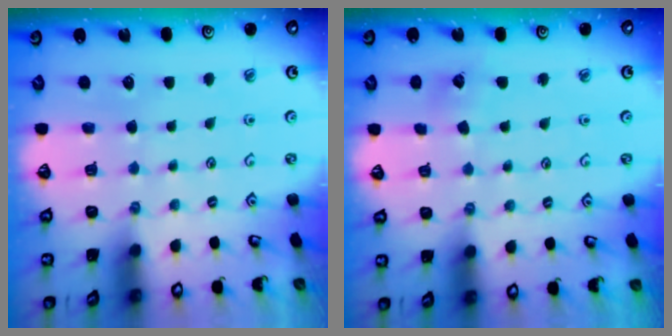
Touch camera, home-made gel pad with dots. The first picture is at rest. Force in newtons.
{"total": 4.6, "press": 4.6, "slide": 0.5}